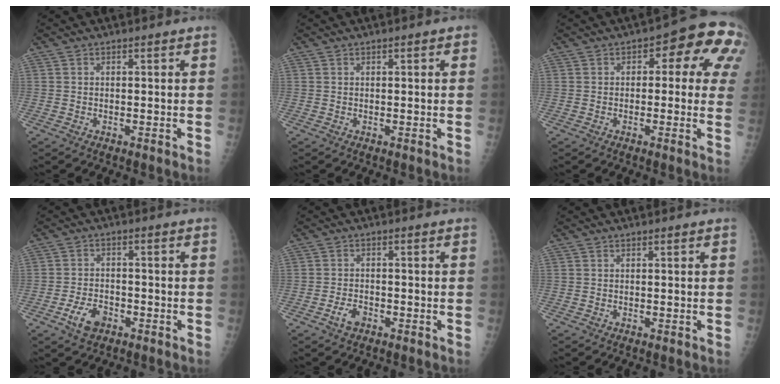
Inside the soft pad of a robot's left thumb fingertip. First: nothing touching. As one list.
[{"total": 1.4, "force": [0.6, 0.5, 1.2], "torque": [-0.014, 0.002, 0.006]}, {"total": 12.0, "force": [3.0, 6.1, 9.9], "torque": [-0.063, 0.021, 0.023]}, {"total": 5.3, "force": [-2.8, 3.2, 3.2], "torque": [-0.054, 0.017, -0.049]}, {"total": 2.9, "force": [-1.6, 1.7, 1.7], "torque": [-0.031, 0.012, -0.028]}, {"total": 0.0}]